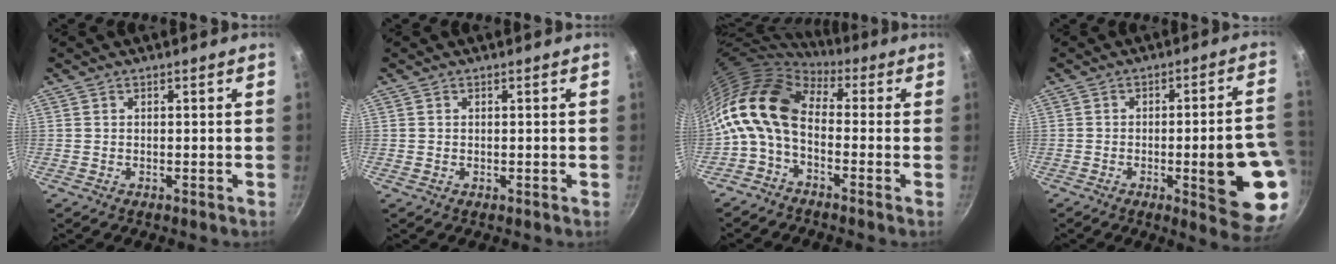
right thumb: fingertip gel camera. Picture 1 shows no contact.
{"total": 0.0}
{"total": 12.7, "force": [-0.7, 7.9, 10.0], "torque": [-0.184, 0.027, -0.033]}
{"total": 15.4, "force": [-3.8, 3.2, 14.6], "torque": [-0.163, 0.021, -0.044]}